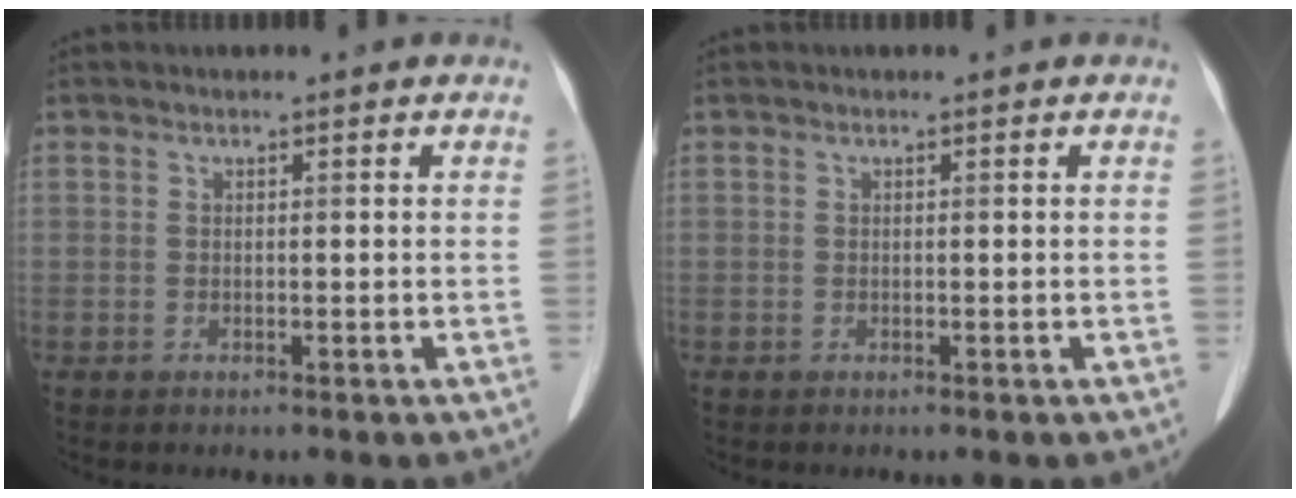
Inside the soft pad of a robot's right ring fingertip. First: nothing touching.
{"total": 0.0}